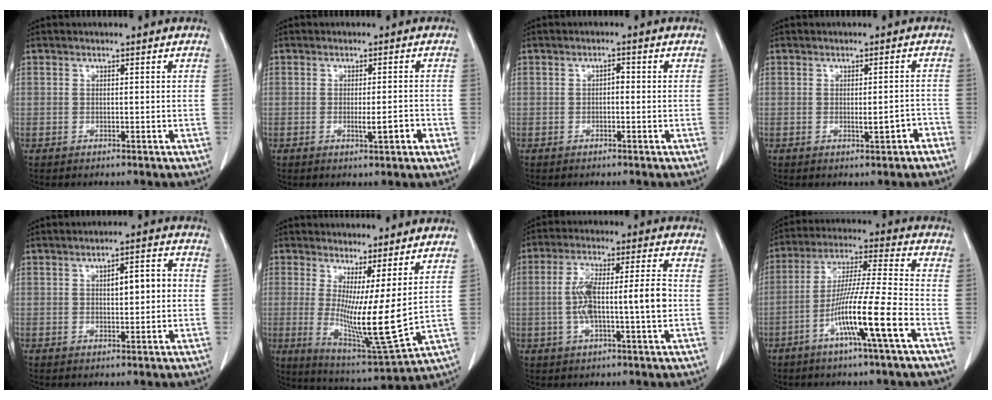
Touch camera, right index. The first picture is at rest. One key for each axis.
{"total": 3.3, "fx": -1.1, "fy": 0.2, "fz": 3.1, "tx": -0.053, "ty": -0.006, "tz": -0.014}
{"total": 1.2, "fx": -0.1, "fy": 0.6, "fz": 1.0, "tx": -0.013, "ty": 0.005, "tz": -0.004}
{"total": 2.7, "fx": -1.2, "fy": 0.5, "fz": 2.3, "tx": -0.035, "ty": -0.003, "tz": -0.015}
{"total": 4.7, "fx": 0.3, "fy": 1.4, "fz": 4.5, "tx": -0.068, "ty": 0.015, "tz": 0.006}
{"total": 10.9, "fx": 1.5, "fy": -0.1, "fz": 10.8, "tx": -0.204, "ty": -0.046, "tz": 0.032}
{"total": 10.2, "fx": -0.8, "fy": 1.5, "fz": 10.1, "tx": -0.185, "ty": 0.023, "tz": -0.014}
{"total": 13.1, "fx": -5.6, "fy": -1.1, "fz": 11.8, "tx": -0.222, "ty": -0.004, "tz": -0.105}